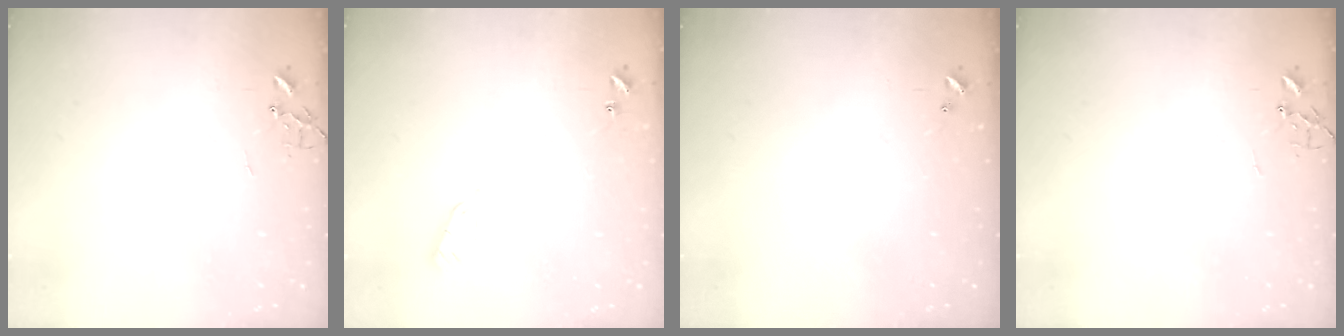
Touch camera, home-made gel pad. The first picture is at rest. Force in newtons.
{"total": 3.3, "press": 3.1, "slide": 1.0}
{"total": 0.0}
{"total": 0.0}